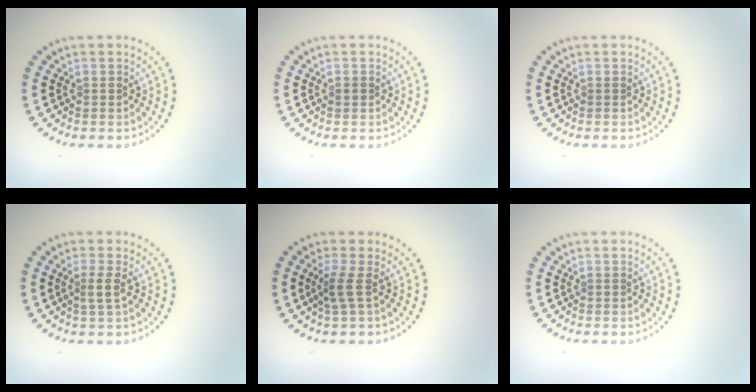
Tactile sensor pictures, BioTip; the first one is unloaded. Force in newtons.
{"total": 0.7, "press": 0.7, "slide": 0.1}
{"total": 0.0}
{"total": 1.4, "press": 1.1, "slide": 0.9}
{"total": 1.8, "press": 1.3, "slide": 1.3}
{"total": 0.0}